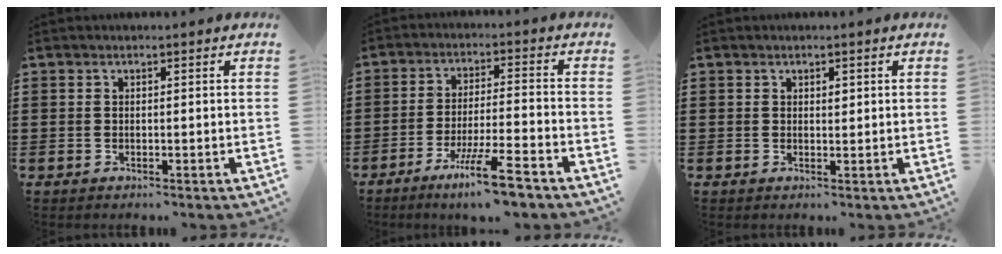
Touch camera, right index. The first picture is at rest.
{"total": 9.0, "force": [-6.3, 0.1, 6.4], "torque": [-0.121, -0.007, -0.118]}
{"total": 0.8, "force": [0.4, 0.5, 0.4], "torque": [-0.001, -0.001, 0.006]}